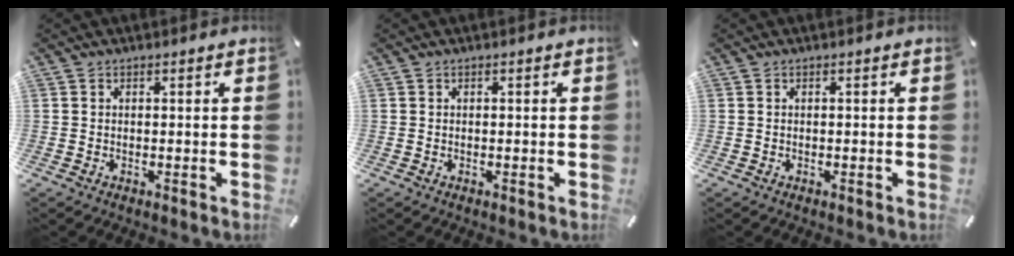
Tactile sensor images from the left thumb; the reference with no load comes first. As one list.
[{"total": 0.0}, {"total": 0.0}]